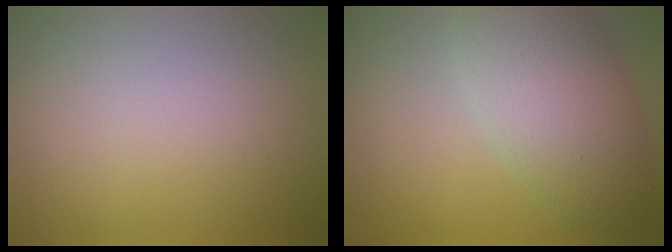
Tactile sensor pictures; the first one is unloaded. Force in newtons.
{"total": 6.1, "press": 6.1, "slide": 0.1}